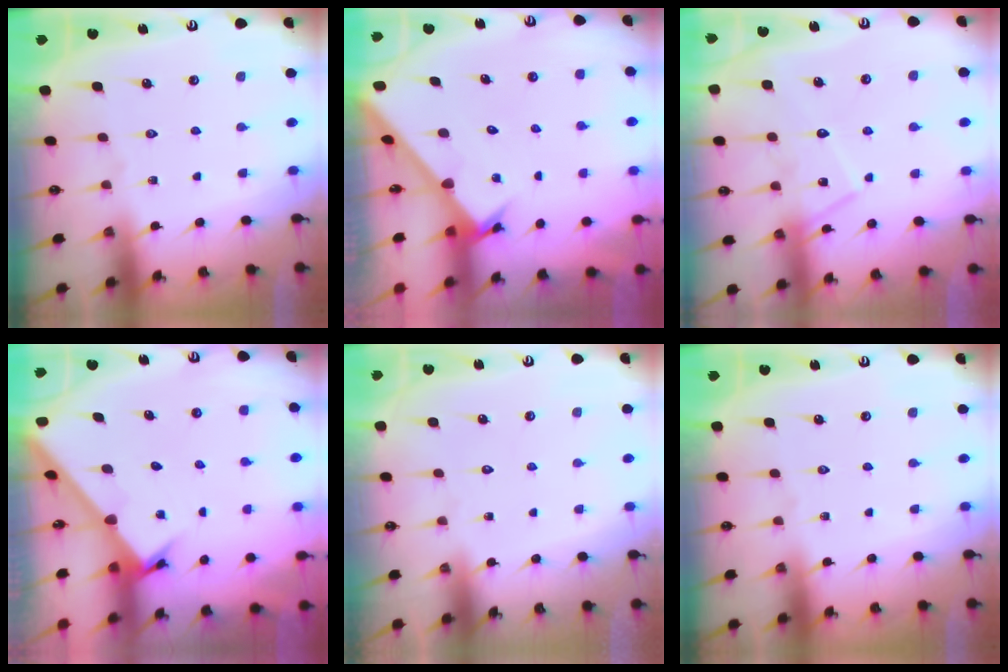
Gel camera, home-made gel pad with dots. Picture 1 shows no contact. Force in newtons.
{"total": 2.6, "press": 2.6, "slide": 0.2}
{"total": 13.2, "press": 13.2, "slide": 0.9}
{"total": 2.1, "press": 2.1, "slide": 0.1}
{"total": 1.8, "press": 1.8, "slide": 0.1}
{"total": 0.0}